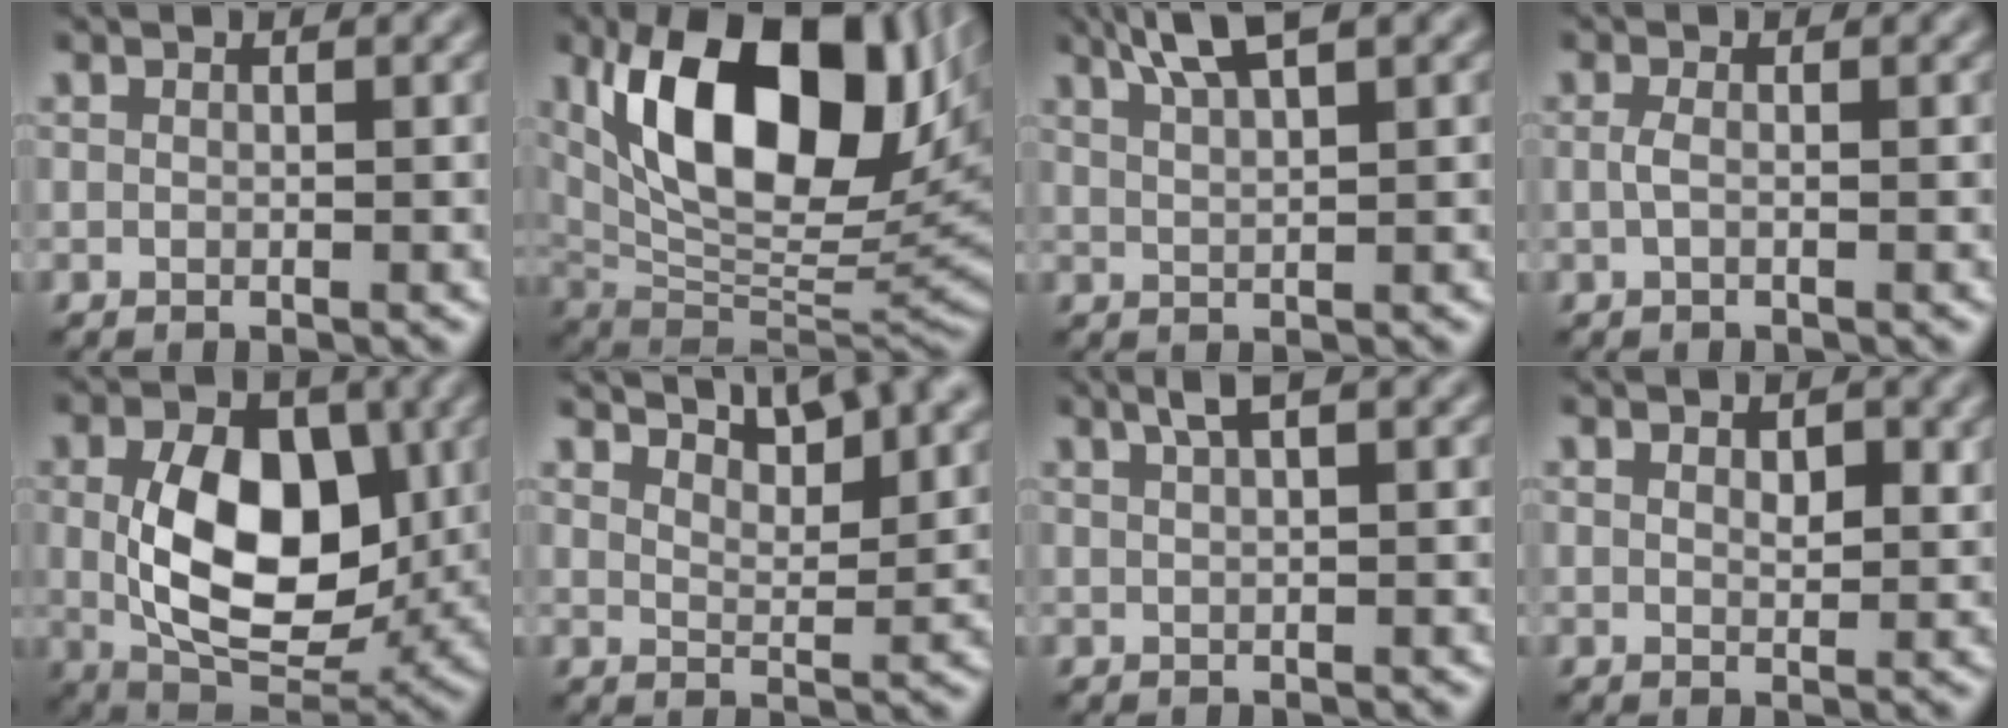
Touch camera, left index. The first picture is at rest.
{"total": 16.0, "force": [5.3, 8.0, 12.8], "torque": [-0.204, 0.002, 0.092]}
{"total": 4.2, "force": [2.8, 0.8, 3.0], "torque": [-0.045, 0.011, 0.049]}
{"total": 1.0, "force": [-0.1, 0.3, 0.9], "torque": [-0.023, -0.001, -0.005]}
{"total": 10.3, "force": [0.6, 6.5, 8.0], "torque": [-0.141, -0.009, 0.017]}
{"total": 7.3, "force": [6.2, 1.9, 3.5], "torque": [-0.037, 0.018, 0.064]}
{"total": 1.7, "force": [1.0, 0.3, 1.3], "torque": [-0.023, 0.004, 0.017]}
{"total": 2.0, "force": [0.8, 1.1, 1.4], "torque": [-0.020, -0.002, 0.015]}